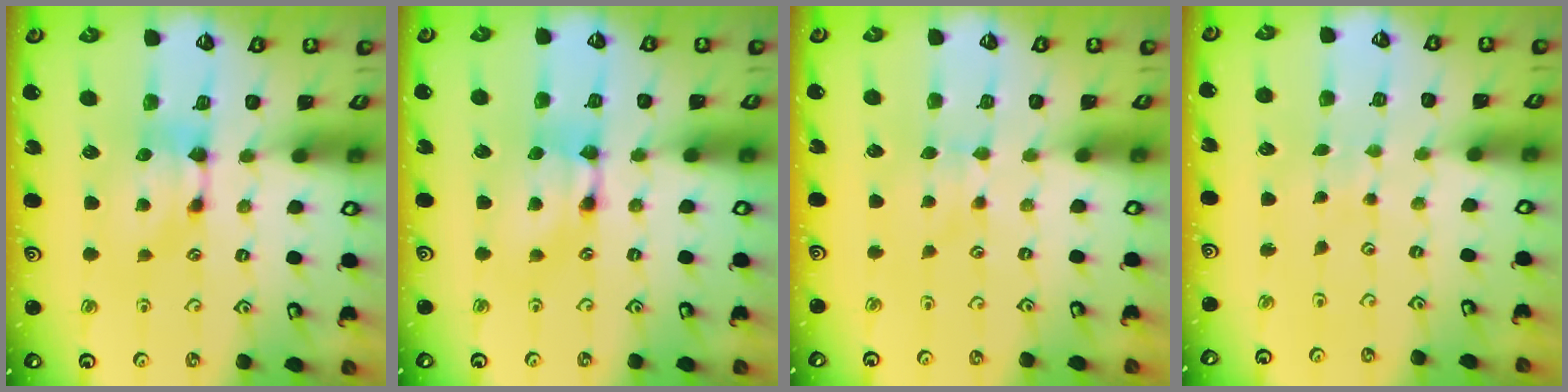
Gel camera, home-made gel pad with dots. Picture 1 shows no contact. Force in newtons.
{"total": 2.1, "press": 2.1, "slide": 0.1}
{"total": 2.2, "press": 2.2, "slide": 0.5}
{"total": 5.5, "press": 5.5, "slide": 0.3}